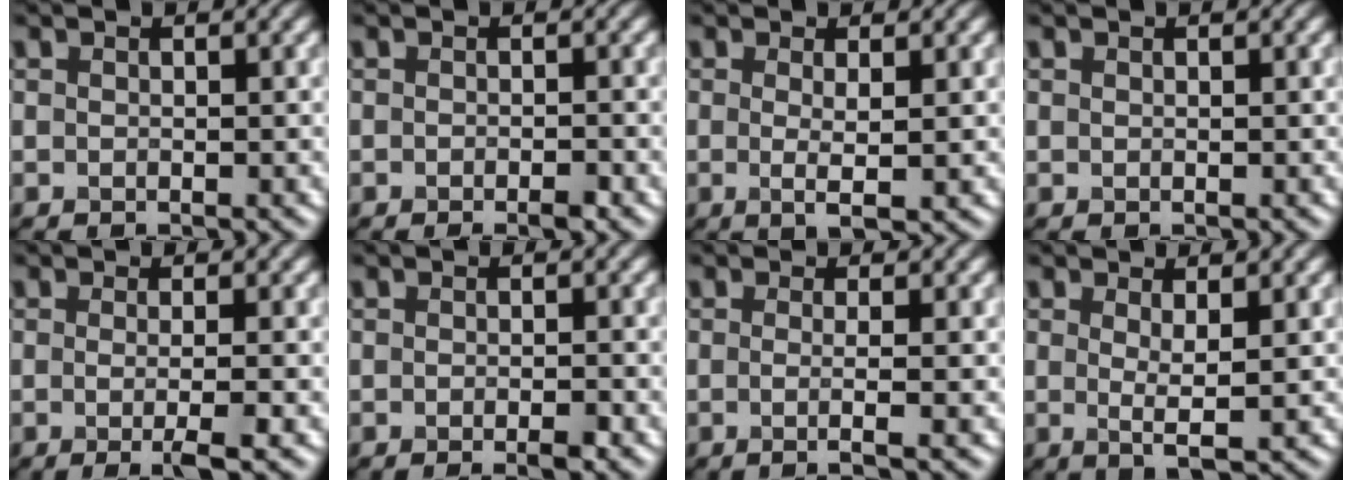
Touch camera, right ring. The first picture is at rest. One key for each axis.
{"total": 1.7, "fx": -1.0, "fy": 0.3, "fz": 1.3, "tx": -0.018, "ty": -0.003, "tz": -0.016}
{"total": 2.4, "fx": -0.1, "fy": 0.4, "fz": 2.4, "tx": -0.043, "ty": -0.007, "tz": -0.001}
{"total": 0.0}
{"total": 3.6, "fx": -0.7, "fy": 0.9, "fz": 3.4, "tx": -0.048, "ty": -0.009, "tz": -0.013}
{"total": 2.2, "fx": -1.2, "fy": 0.4, "fz": 1.8, "tx": -0.027, "ty": -0.003, "tz": -0.020}
{"total": 3.0, "fx": -0.3, "fy": 1.0, "fz": 2.8, "tx": -0.034, "ty": -0.003, "tz": -0.018}
{"total": 2.4, "fx": 0.3, "fy": 0.3, "fz": 2.3, "tx": -0.044, "ty": -0.012, "tz": 0.006}